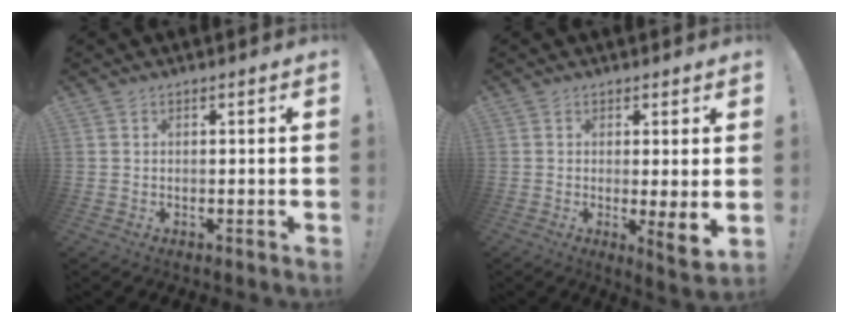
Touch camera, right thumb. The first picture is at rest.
{"total": 5.3, "force": [0.3, 0.3, 5.3], "torque": [-0.056, -0.023, 0.008]}